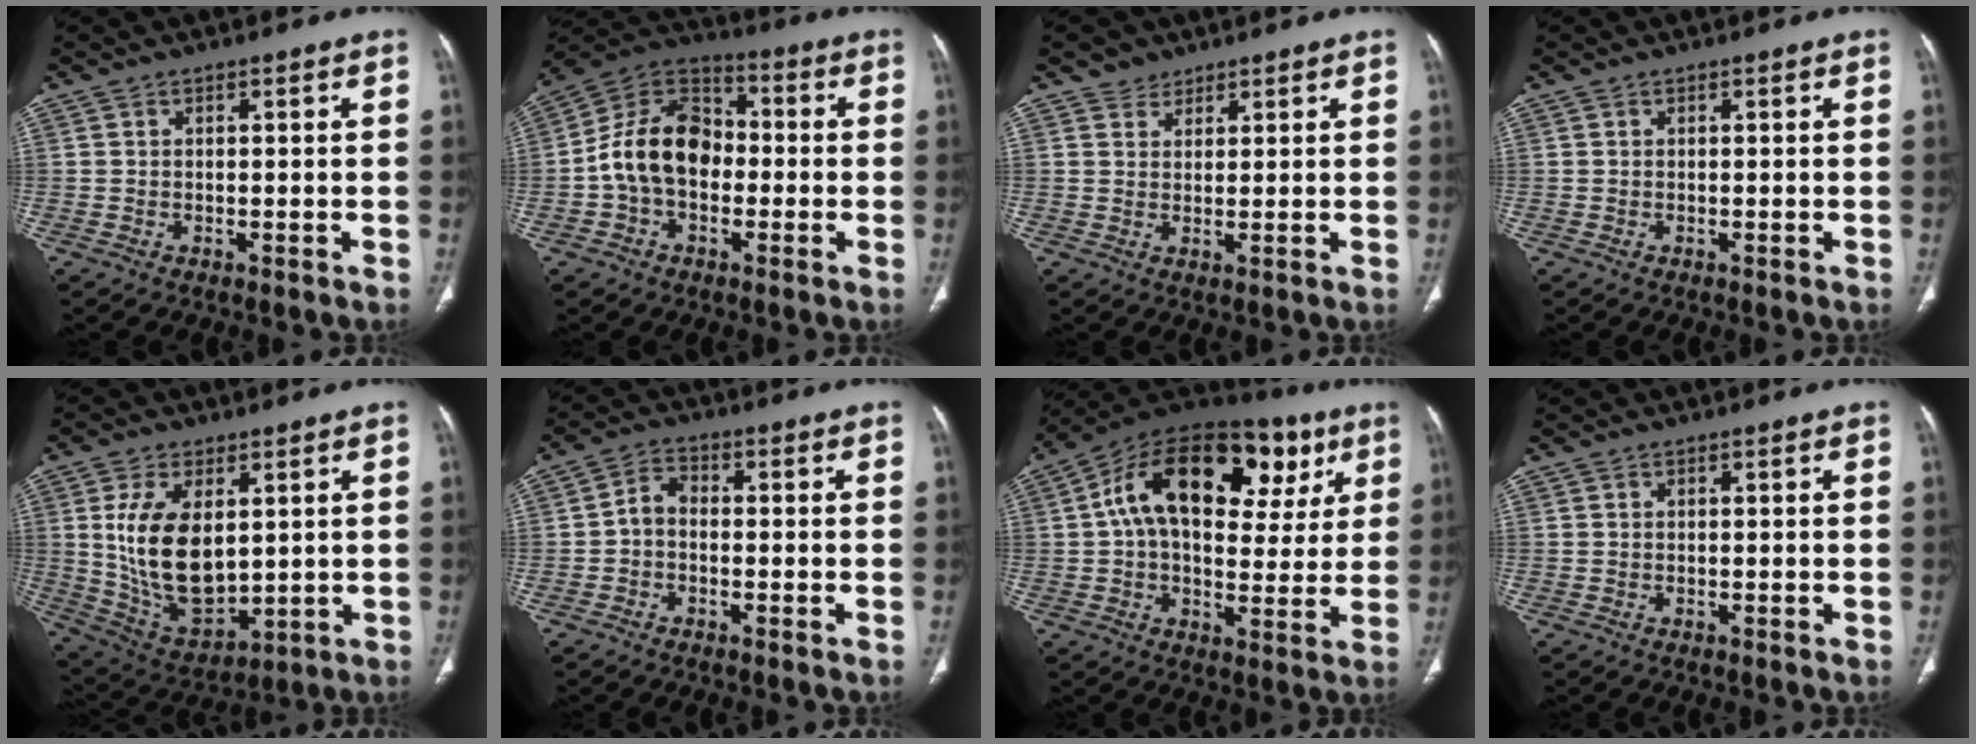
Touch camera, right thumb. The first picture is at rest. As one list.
[{"total": 14.1, "force": [-1.7, 10.1, 9.8], "torque": [-0.158, 0.041, -0.042]}, {"total": 2.9, "force": [2.0, 2.1, 0.1], "torque": [0.016, -0.012, 0.028]}, {"total": 0.0}, {"total": 15.8, "force": [2.5, 9.0, 12.7], "torque": [-0.220, -0.020, 0.069]}, {"total": 4.0, "force": [-0.8, 2.8, 2.7], "torque": [-0.041, 0.015, -0.025]}, {"total": 25.5, "force": [8.4, 14.7, 19.1], "torque": [-0.273, 0.037, 0.125]}, {"total": 0.0}]